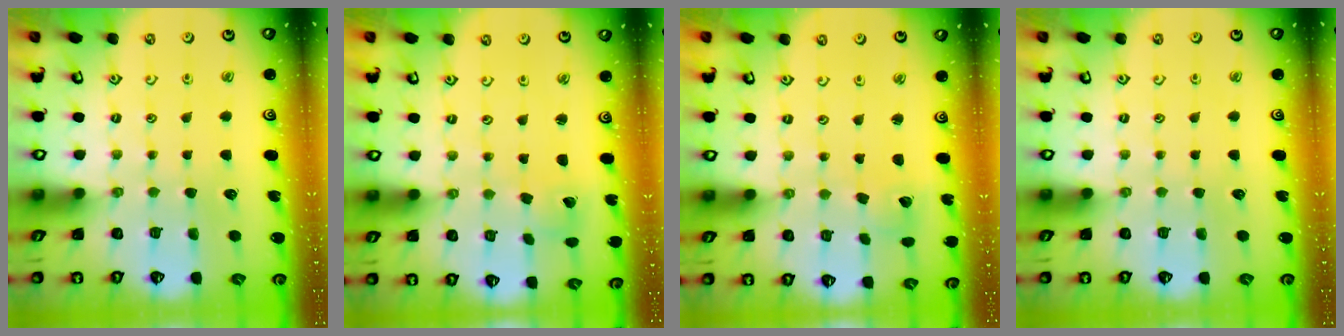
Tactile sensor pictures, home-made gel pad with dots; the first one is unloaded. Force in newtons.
{"total": 2.7, "press": 2.7, "slide": 0.2}
{"total": 2.2, "press": 2.2, "slide": 0.3}
{"total": 0.0}